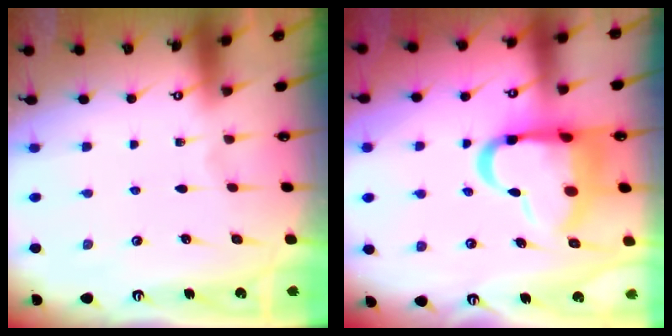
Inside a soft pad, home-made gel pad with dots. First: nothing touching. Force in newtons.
{"total": 16.6, "press": 16.5, "slide": 1.8}